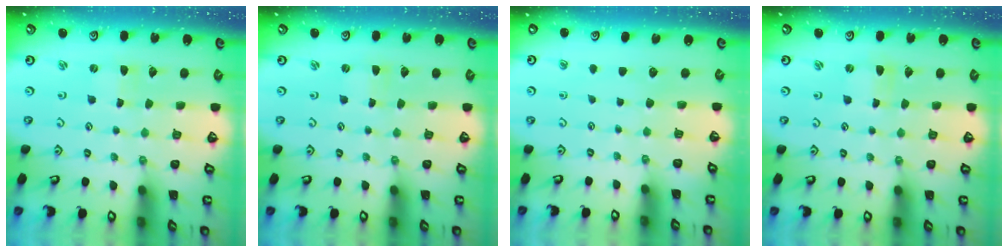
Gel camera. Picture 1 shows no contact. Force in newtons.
{"total": 0.0}
{"total": 0.0}
{"total": 0.0}